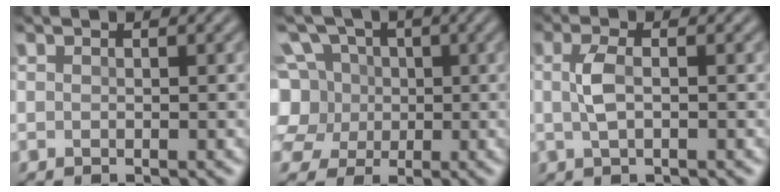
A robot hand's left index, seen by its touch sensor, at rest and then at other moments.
{"total": 8.7, "force": [0.9, 7.9, 3.5], "torque": [-0.108, 0.037, -0.017]}
{"total": 2.3, "force": [0.0, 0.8, 2.1], "torque": [-0.049, 0.002, -0.001]}